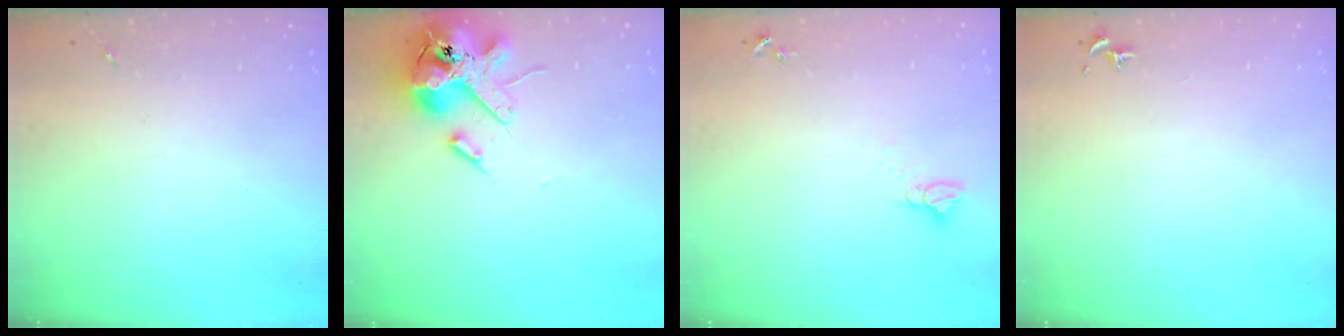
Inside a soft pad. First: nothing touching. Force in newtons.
{"total": 14.5, "press": 14.4, "slide": 2.4}
{"total": 3.0, "press": 3.0, "slide": 0.1}
{"total": 0.8, "press": 0.7, "slide": 0.3}